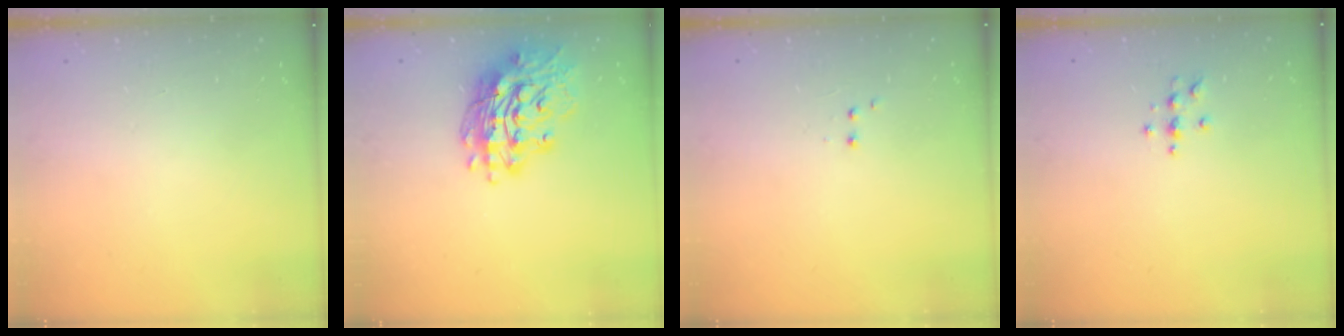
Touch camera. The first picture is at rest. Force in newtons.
{"total": 18.5, "press": 18.4, "slide": 2.1}
{"total": 1.9, "press": 1.8, "slide": 0.5}
{"total": 4.0, "press": 4.0, "slide": 0.5}